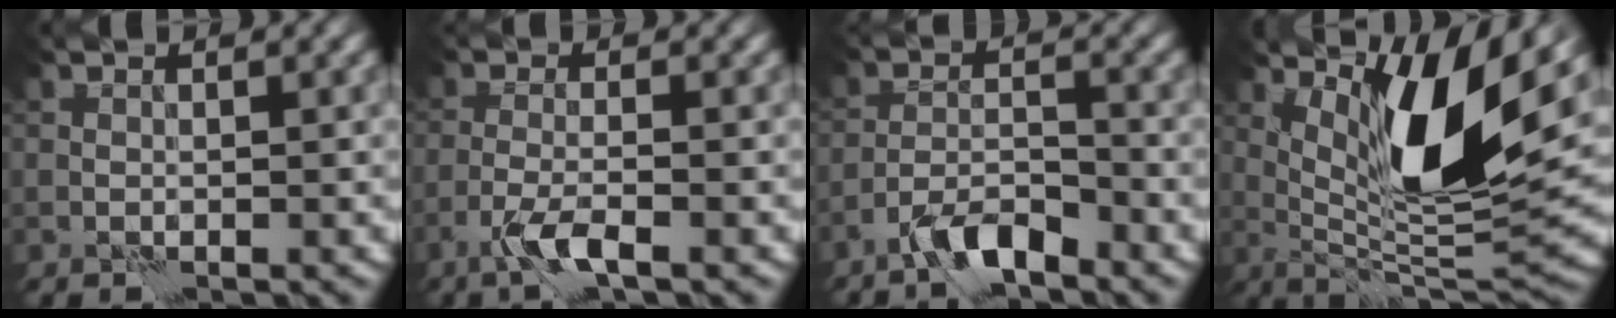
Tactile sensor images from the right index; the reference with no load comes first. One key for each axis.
{"total": 2.8, "fx": -1.9, "fy": 0.2, "fz": 2.1, "tx": -0.050, "ty": 0.003, "tz": -0.044}
{"total": 3.9, "fx": -3.2, "fy": 0.7, "fz": 2.1, "tx": -0.040, "ty": 0.007, "tz": -0.068}
{"total": 10.0, "fx": 4.0, "fy": 2.4, "fz": 8.9, "tx": -0.146, "ty": -0.018, "tz": 0.078}